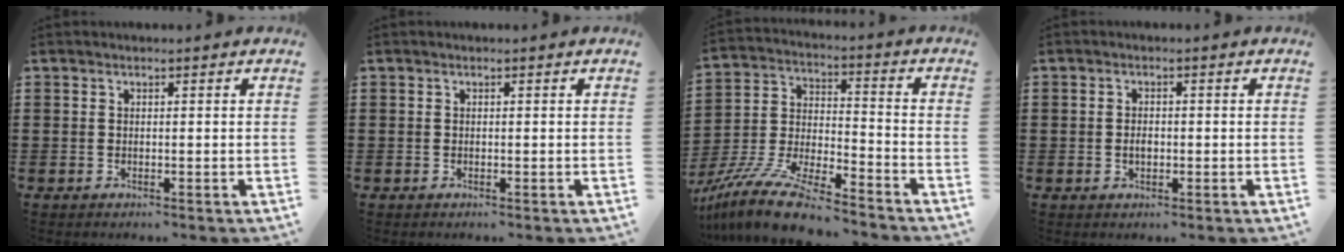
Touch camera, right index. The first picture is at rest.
{"total": 0.0}
{"total": 12.0, "force": [-10.8, 1.0, 5.2], "torque": [-0.115, 0.016, -0.216]}
{"total": 1.6, "force": [-0.3, 1.0, 1.2], "torque": [-0.024, 0.005, -0.007]}